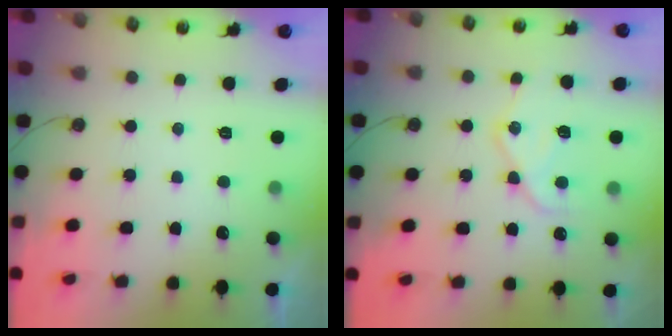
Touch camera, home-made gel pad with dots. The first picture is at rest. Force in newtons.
{"total": 13.5, "press": 13.5, "slide": 1.1}